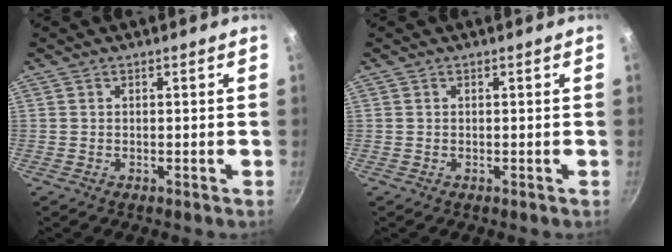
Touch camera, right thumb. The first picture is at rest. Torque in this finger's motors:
{"motor_torque": [-0.23, 0.23, -0.05, 0.48, 0.00]}